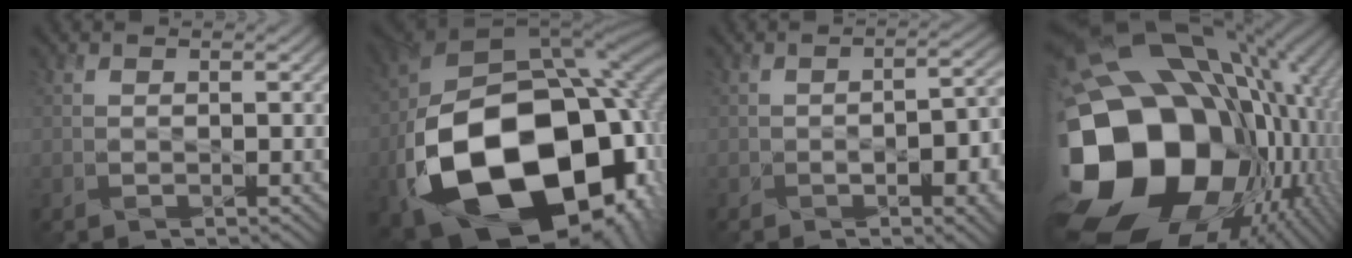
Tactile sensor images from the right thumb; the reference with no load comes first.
{"total": 22.8, "force": [-7.5, 15.5, 15.0], "torque": [-0.322, -0.054, -0.093]}
{"total": 7.3, "force": [-2.4, 3.5, 5.9], "torque": [-0.072, -0.006, -0.028]}
{"total": 23.5, "force": [-2.4, 17.2, 15.8], "torque": [-0.351, -0.078, -0.006]}